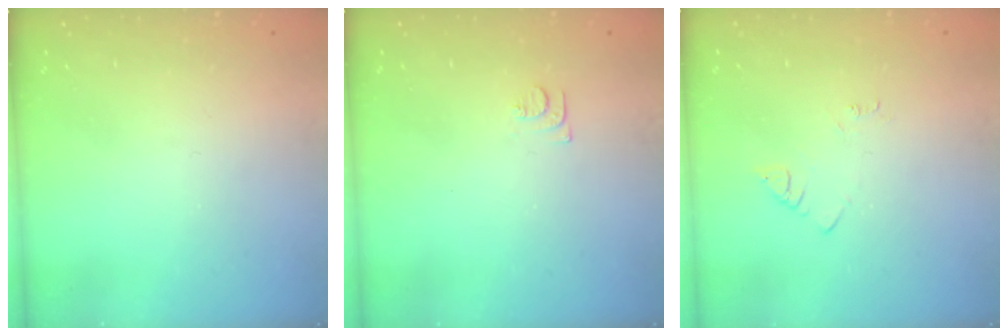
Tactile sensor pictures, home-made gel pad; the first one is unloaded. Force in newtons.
{"total": 6.6, "press": 6.6, "slide": 0.7}
{"total": 2.7, "press": 2.7, "slide": 0.4}